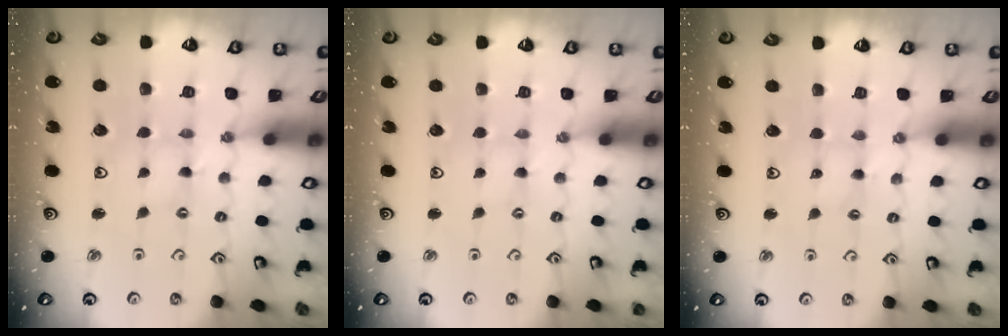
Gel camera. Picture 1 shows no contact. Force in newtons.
{"total": 0.0}
{"total": 1.9, "press": 1.9, "slide": 0.3}